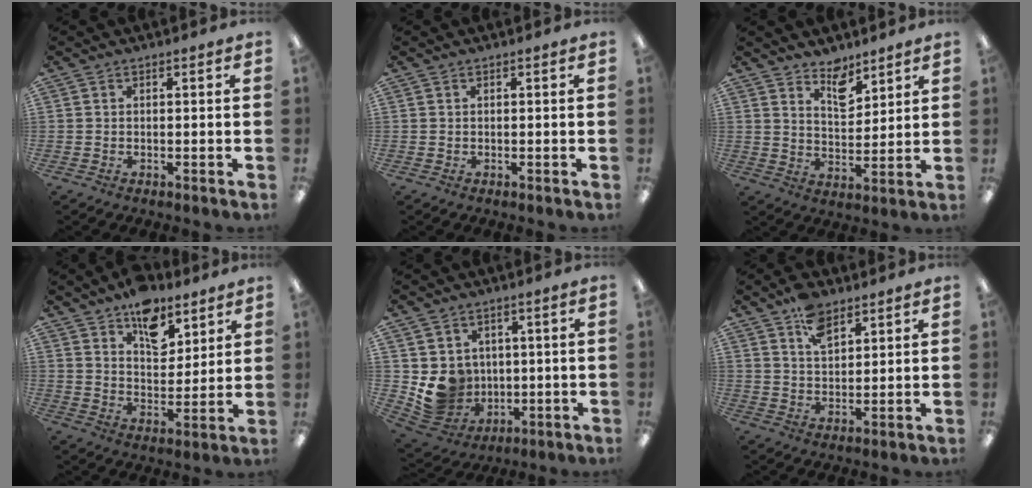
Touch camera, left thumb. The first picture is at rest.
{"total": 0.0}
{"total": 7.2, "force": [5.9, 3.3, 2.5], "torque": [-0.020, -0.040, 0.102]}
{"total": 12.1, "force": [8.3, 6.8, 5.6], "torque": [-0.065, -0.047, 0.145]}
{"total": 8.8, "force": [1.4, 8.5, 2.0], "torque": [-0.053, -0.012, 0.041]}
{"total": 7.4, "force": [4.9, 3.9, 3.9], "torque": [-0.066, -0.016, 0.088]}